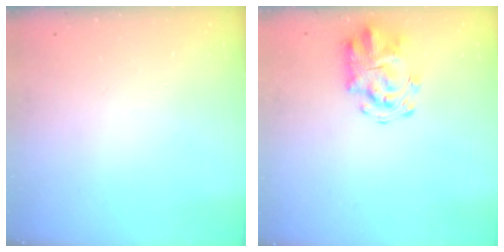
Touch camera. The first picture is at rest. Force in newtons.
{"total": 4.9, "press": 4.7, "slide": 1.4}